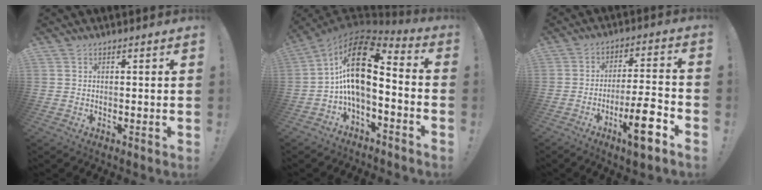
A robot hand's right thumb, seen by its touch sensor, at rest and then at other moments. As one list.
[{"total": 18.5, "force": [2.8, 8.6, 16.2], "torque": [-0.289, -0.008, 0.051]}, {"total": 12.9, "force": [-6.6, 2.5, 10.8], "torque": [-0.153, 0.034, -0.105]}]